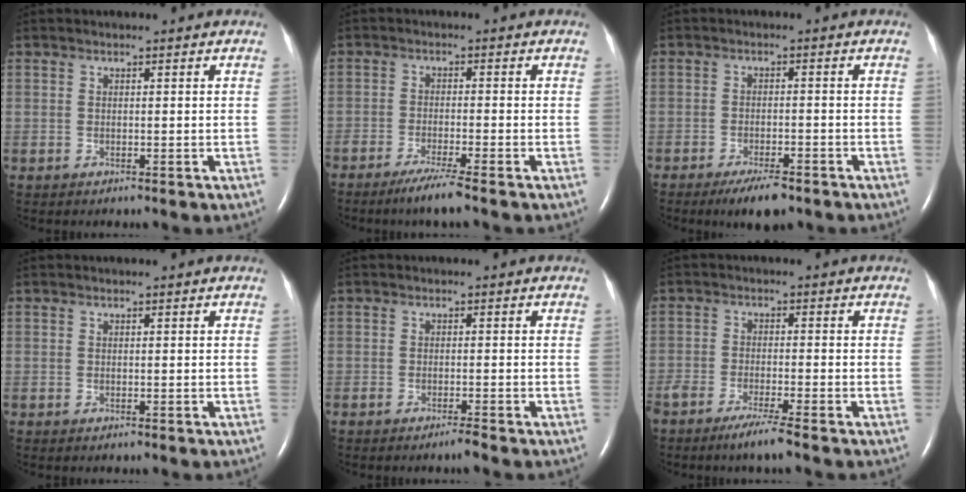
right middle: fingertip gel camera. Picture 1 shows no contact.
{"total": 4.5, "force": [-3.3, -0.7, 2.9], "torque": [-0.059, -0.012, -0.064]}
{"total": 5.1, "force": [-3.7, 1.3, 3.3], "torque": [-0.058, -0.005, -0.057]}
{"total": 0.0}
{"total": 1.3, "force": [-1.1, -0.3, 0.6], "torque": [-0.010, 0.000, -0.020]}
{"total": 4.6, "force": [-3.4, -0.4, 3.0], "torque": [-0.057, -0.010, -0.065]}